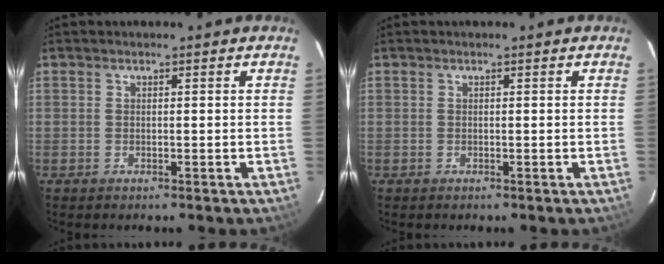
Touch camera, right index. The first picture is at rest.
{"total": 0.0}